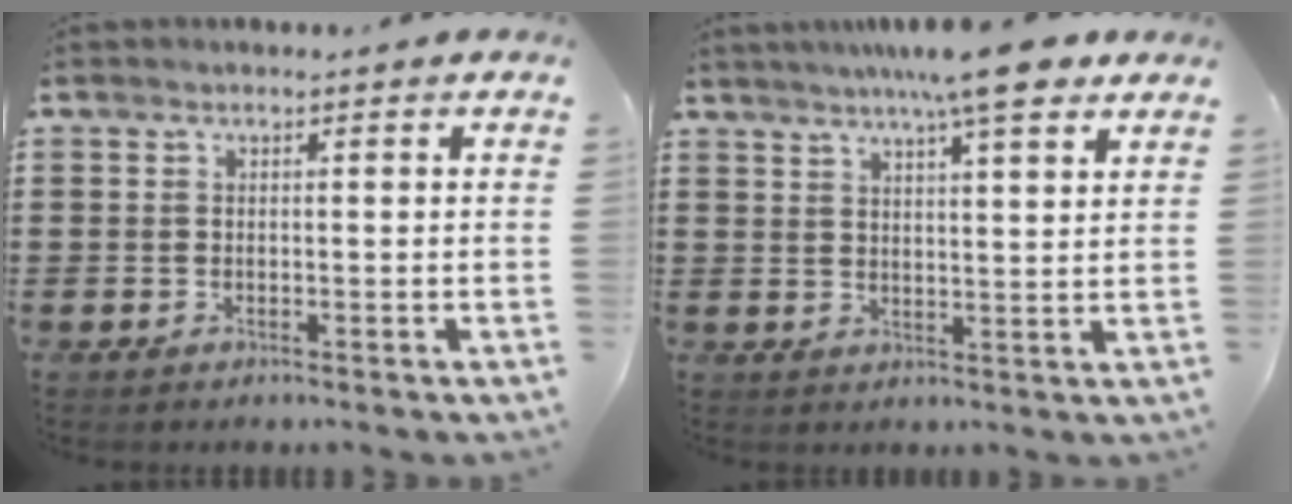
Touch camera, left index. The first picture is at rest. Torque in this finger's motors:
{"motor_torque": [1.21, -0.93, 0.63, 0.21]}